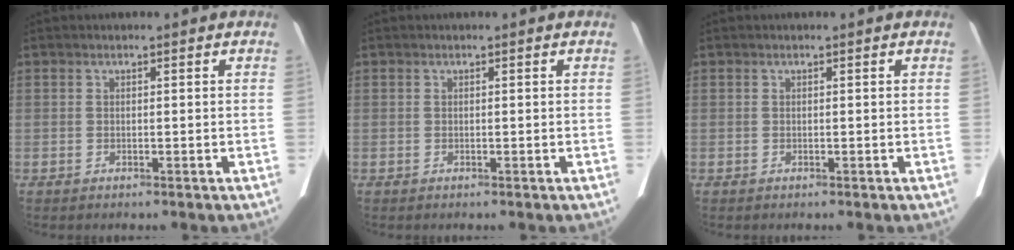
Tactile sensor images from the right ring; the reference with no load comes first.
{"total": 0.0}
{"total": 0.0}